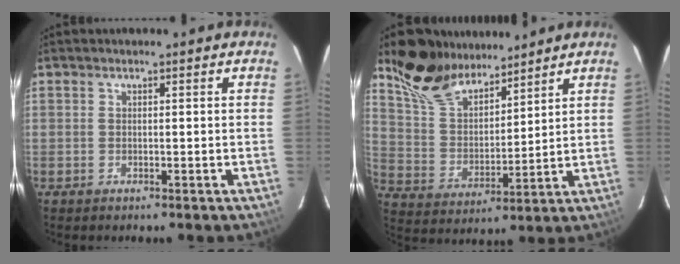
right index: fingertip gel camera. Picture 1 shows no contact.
{"total": 14.7, "force": [11.8, 6.1, 6.2], "torque": [-0.128, 0.021, 0.231]}